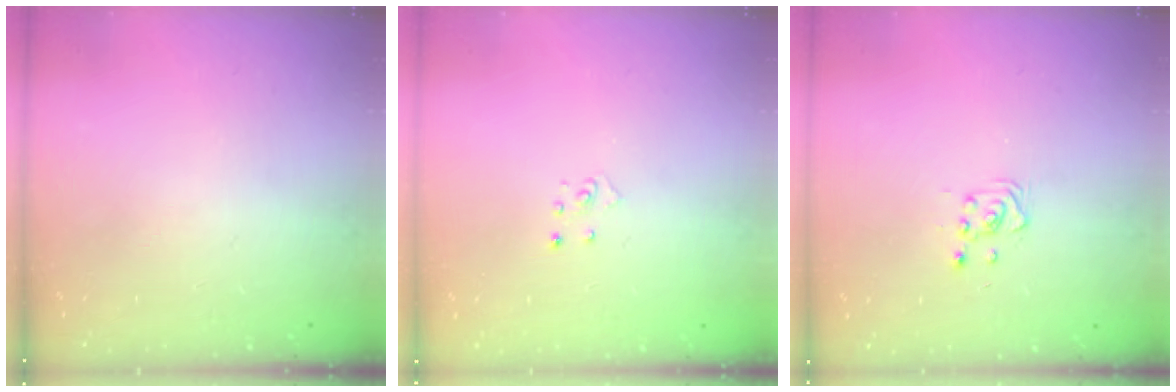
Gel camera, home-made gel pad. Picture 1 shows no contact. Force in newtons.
{"total": 2.8, "press": 2.8, "slide": 0.3}
{"total": 3.8, "press": 3.7, "slide": 0.6}